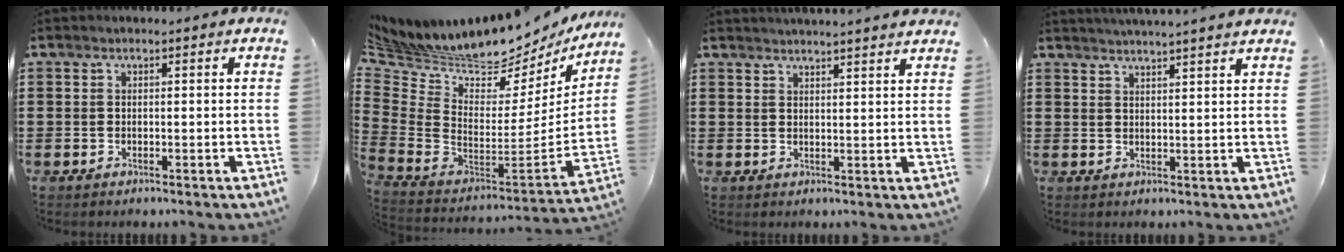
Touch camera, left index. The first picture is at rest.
{"total": 7.1, "force": [6.7, 1.2, 2.0], "torque": [-0.083, -0.073, 0.110]}
{"total": 2.4, "force": [2.3, -0.5, 0.2], "torque": [-0.011, -0.009, 0.043]}
{"total": 2.8, "force": [2.6, -0.7, 0.3], "torque": [-0.014, -0.012, 0.048]}